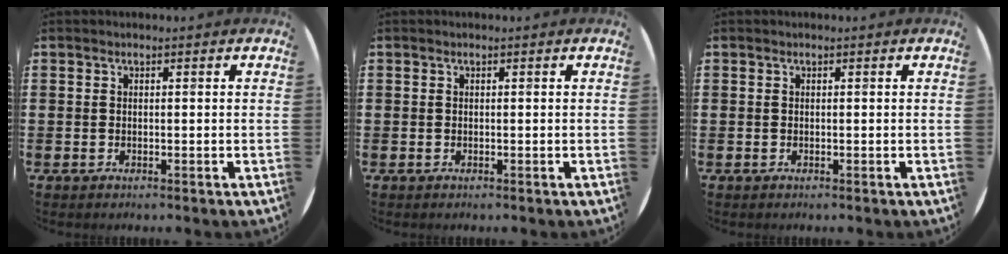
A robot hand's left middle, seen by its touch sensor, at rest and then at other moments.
{"total": 0.0}
{"total": 0.0}